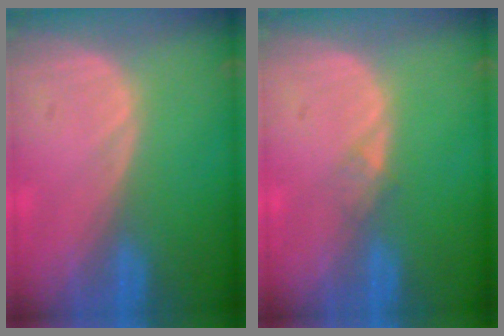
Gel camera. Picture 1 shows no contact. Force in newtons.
{"total": 1.1, "press": 1.0, "slide": 0.1}